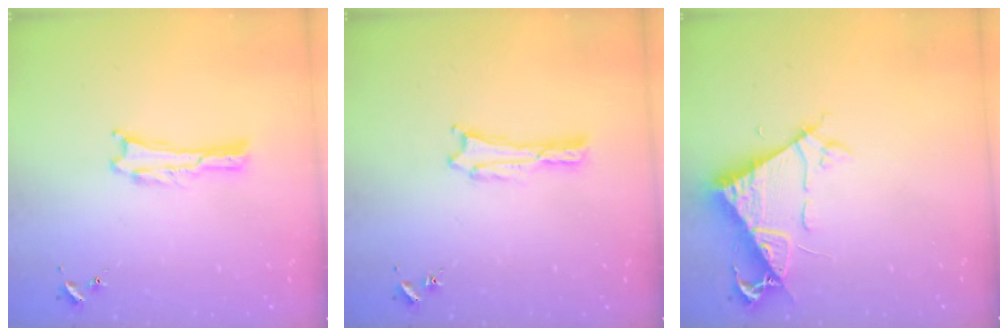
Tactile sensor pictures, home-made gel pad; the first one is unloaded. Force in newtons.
{"total": 0.0}
{"total": 7.2, "press": 7.2, "slide": 0.9}